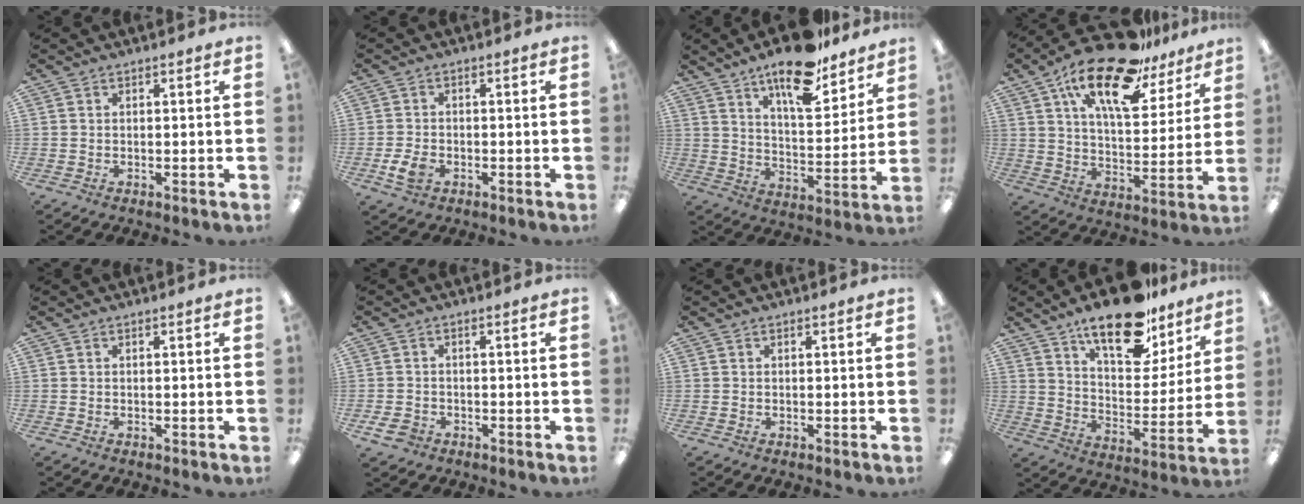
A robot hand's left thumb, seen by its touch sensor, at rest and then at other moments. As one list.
[{"total": 4.4, "force": [-1.8, 2.8, 2.9], "torque": [-0.064, 0.003, -0.033]}, {"total": 16.2, "force": [12.4, 5.2, 9.1], "torque": [-0.138, -0.073, 0.208]}, {"total": 21.2, "force": [13.7, 8.6, 13.7], "torque": [-0.229, -0.070, 0.232]}, {"total": 0.0}, {"total": 3.4, "force": [-1.9, 2.3, 1.5], "torque": [-0.035, 0.005, -0.036]}, {"total": 0.0}, {"total": 19.9, "force": [14.4, 8.3, 10.8], "torque": [-0.163, -0.089, 0.245]}]